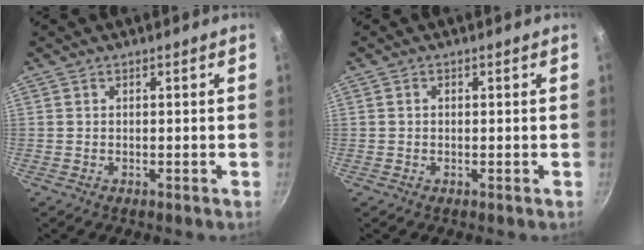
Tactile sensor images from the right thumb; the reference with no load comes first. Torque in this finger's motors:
{"motor_torque": [-0.42, 0.24, -0.11, -0.11, 0.05]}